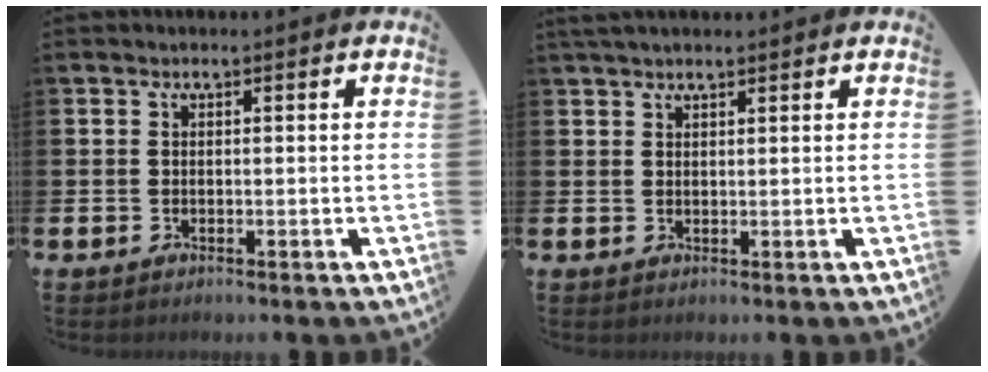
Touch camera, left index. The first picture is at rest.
{"total": 2.0, "force": [1.8, 0.6, 0.7], "torque": [-0.003, 0.000, 0.030]}